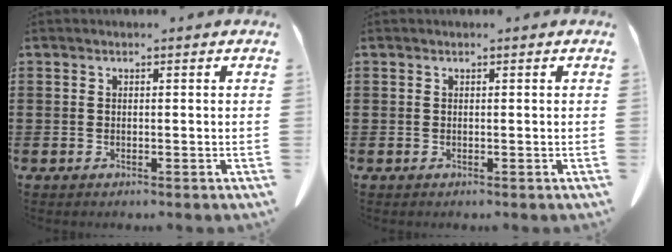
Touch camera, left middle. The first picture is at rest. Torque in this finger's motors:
{"motor_torque": [-0.21, 0.23, -0.05, -0.01]}